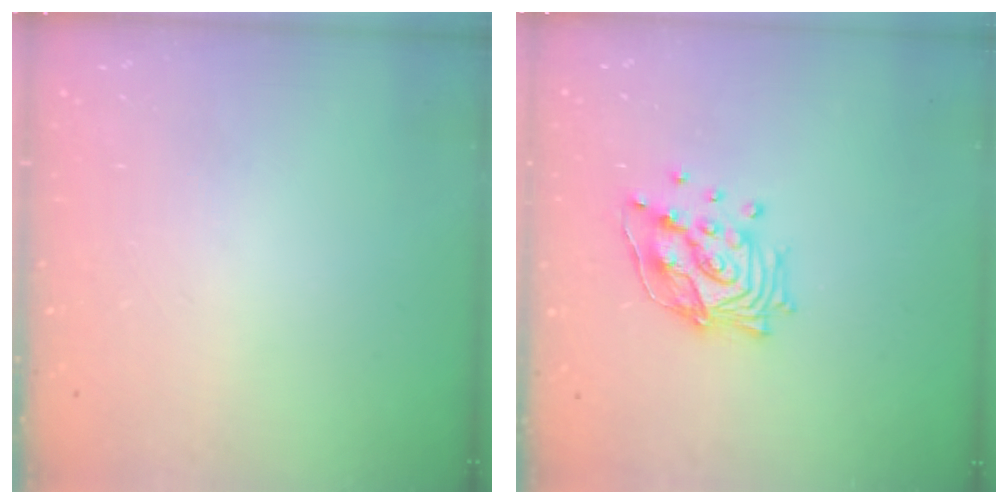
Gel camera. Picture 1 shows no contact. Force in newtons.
{"total": 14.4, "press": 14.3, "slide": 1.7}